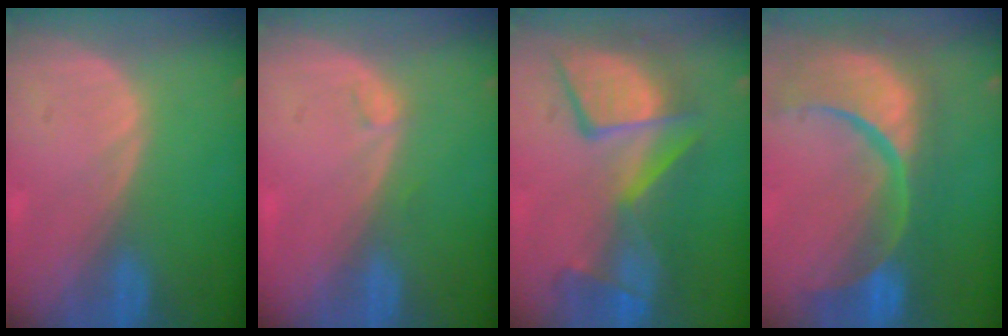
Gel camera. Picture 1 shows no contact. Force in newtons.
{"total": 1.0, "press": 0.9, "slide": 0.3}
{"total": 11.0, "press": 10.3, "slide": 3.8}
{"total": 14.5, "press": 11.5, "slide": 8.9}